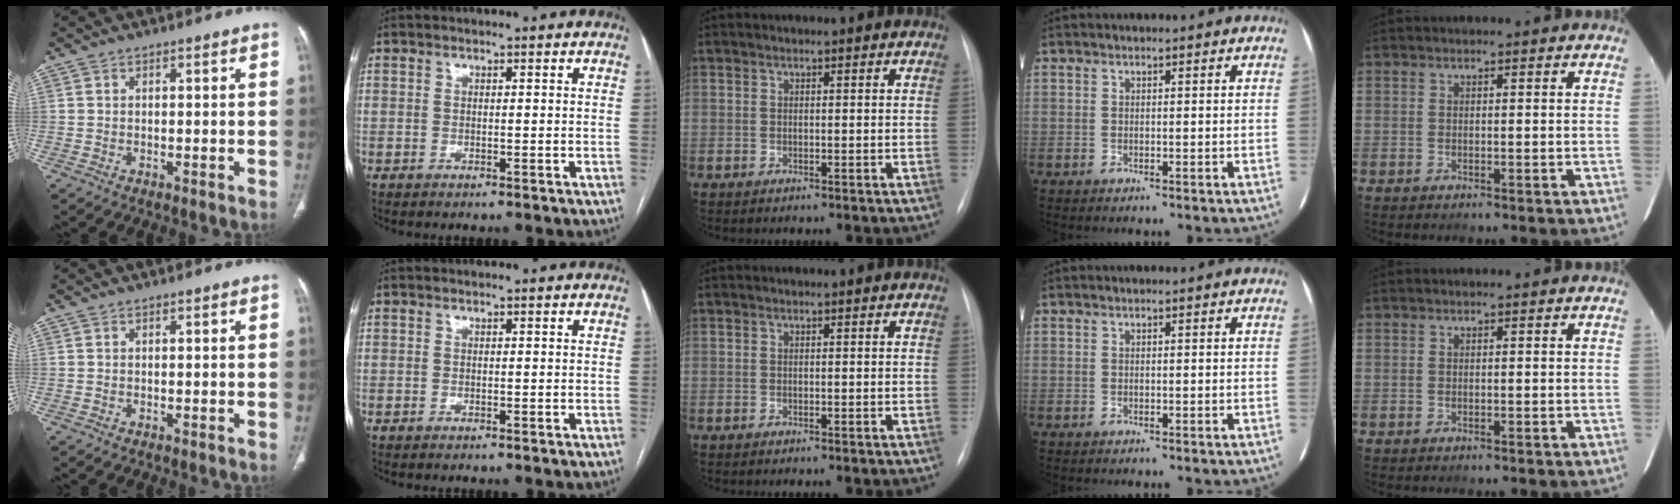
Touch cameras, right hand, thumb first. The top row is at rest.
{}